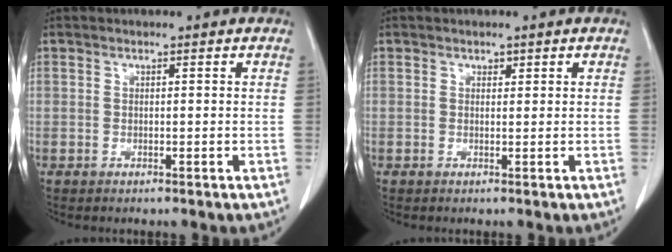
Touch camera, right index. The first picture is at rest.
{"total": 0.5, "force": [0.4, 0.2, 0.2], "torque": [0.000, -0.002, 0.005]}